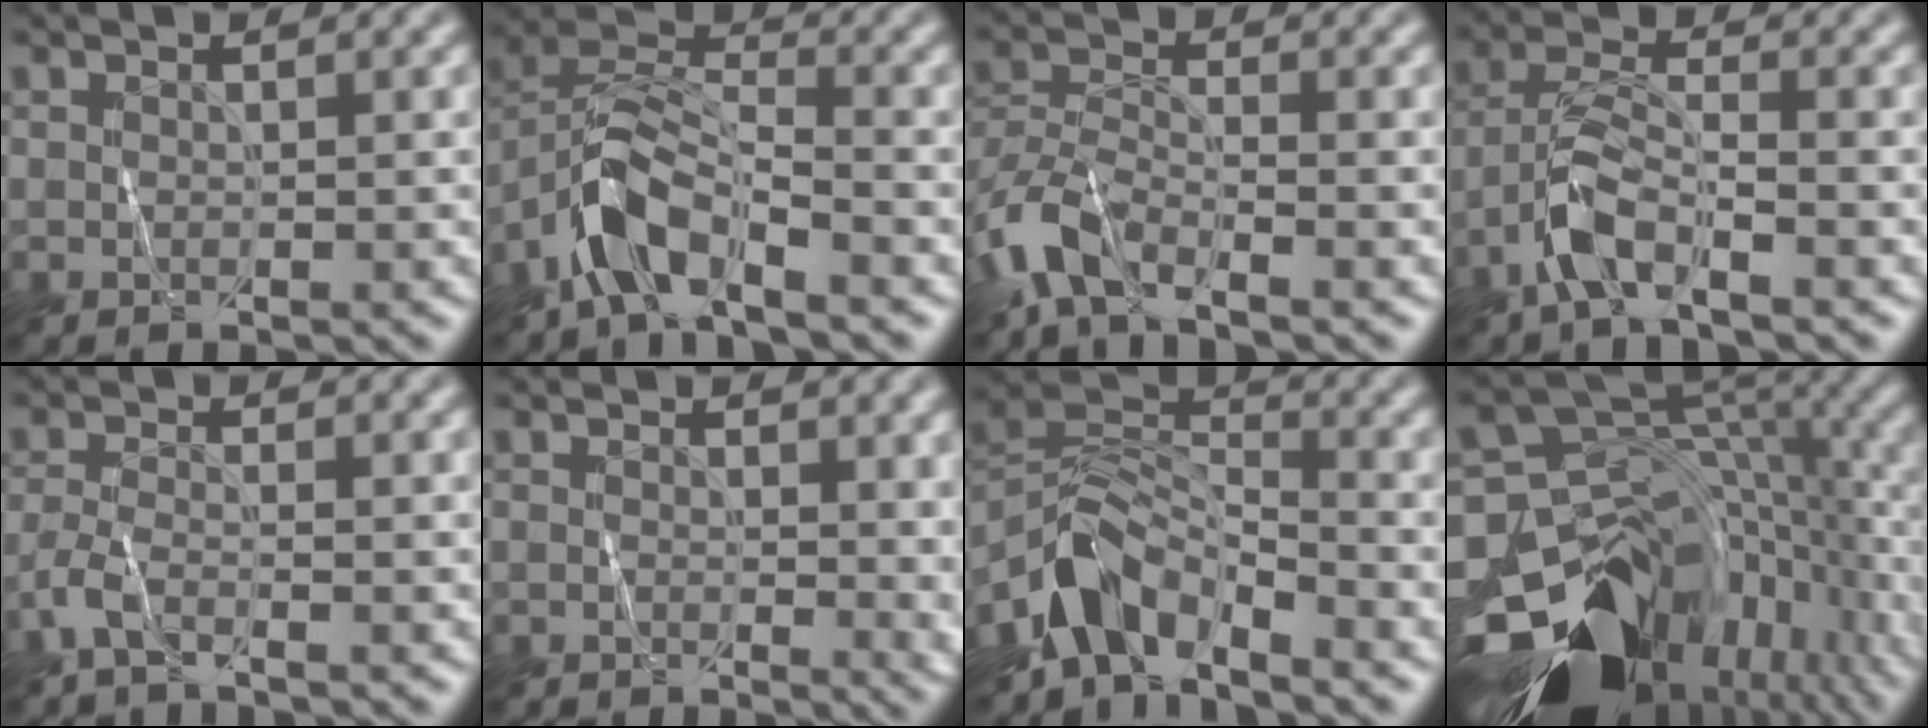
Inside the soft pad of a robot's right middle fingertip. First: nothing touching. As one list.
[{"total": 5.9, "force": [-4.0, 2.1, 3.9], "torque": [-0.071, 0.011, -0.084]}, {"total": 4.9, "force": [-3.6, 1.8, 2.8], "torque": [-0.058, -0.002, -0.082]}, {"total": 4.4, "force": [-2.8, 1.2, 3.2], "torque": [-0.065, 0.010, -0.061]}, {"total": 2.3, "force": [-1.7, 0.4, 1.5], "torque": [-0.035, -0.004, -0.044]}, {"total": 3.2, "force": [0.3, 1.5, 2.8], "torque": [-0.025, -0.004, 0.005]}, {"total": 5.2, "force": [-4.1, 2.1, 2.4], "torque": [-0.037, 0.007, -0.092]}, {"total": 16.8, "force": [-9.1, 10.3, 9.7], "torque": [-0.184, -0.018, -0.144]}]